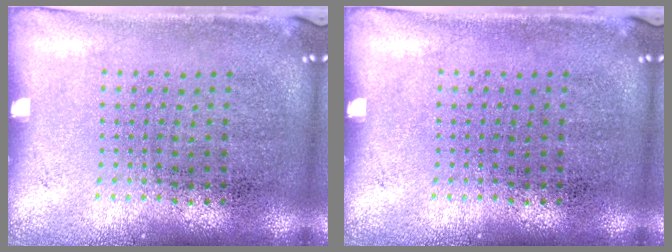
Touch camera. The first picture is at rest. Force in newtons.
{"total": 0.0}